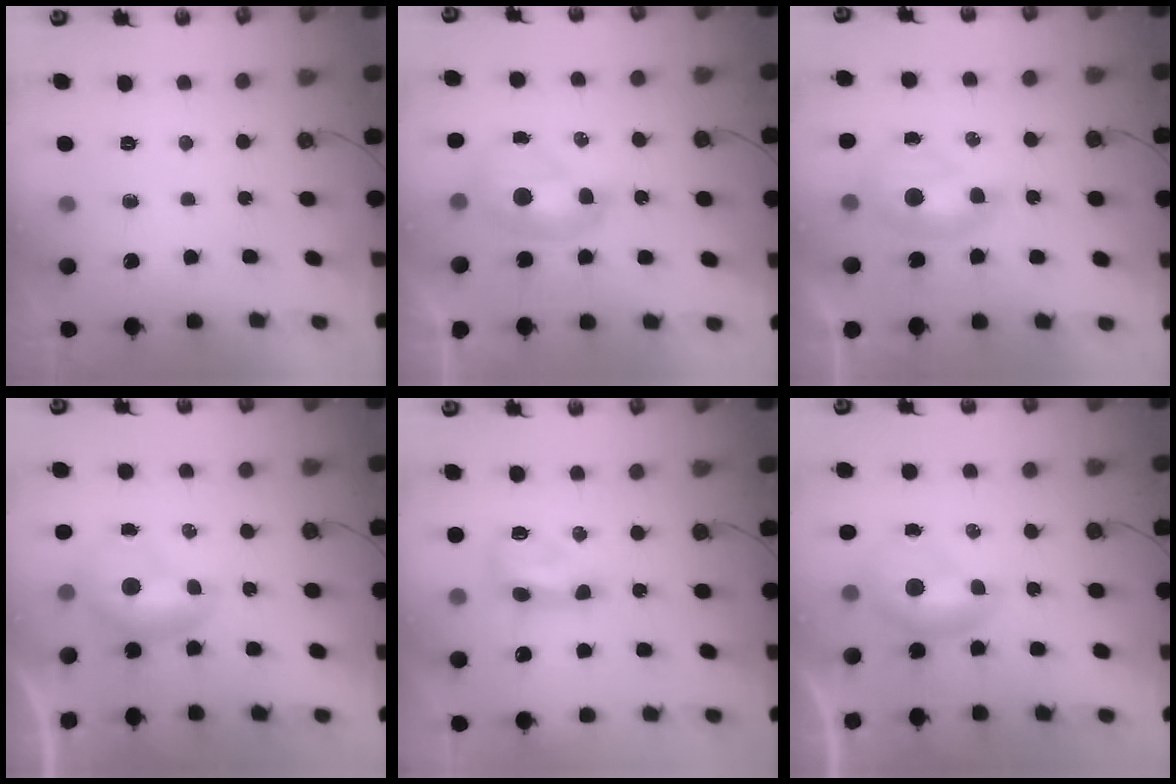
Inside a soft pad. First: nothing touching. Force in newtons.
{"total": 2.0, "press": 2.0, "slide": 0.0}
{"total": 1.5, "press": 1.4, "slide": 0.6}
{"total": 0.0}
{"total": 3.9, "press": 3.8, "slide": 0.8}
{"total": 0.0}